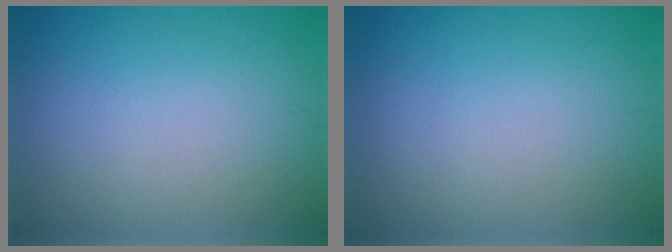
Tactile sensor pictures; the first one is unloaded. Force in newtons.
{"total": 0.0}